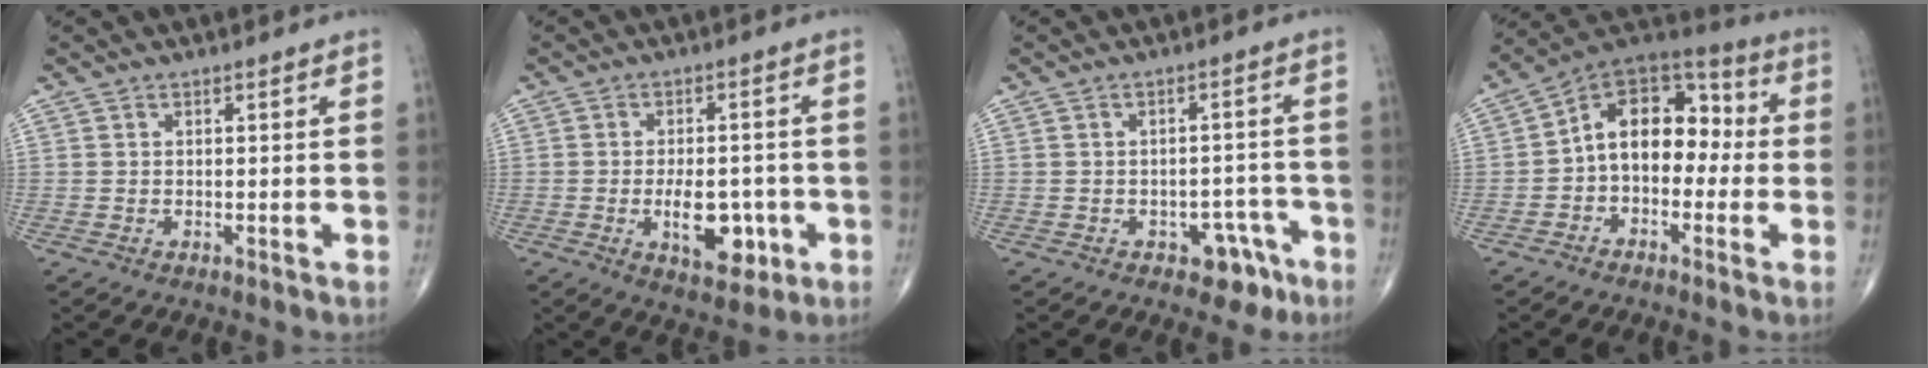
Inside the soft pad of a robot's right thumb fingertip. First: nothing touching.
{"total": 9.1, "force": [-2.5, 4.8, 7.4], "torque": [-0.092, 0.003, -0.027]}
{"total": 5.5, "force": [-3.2, 3.6, 2.7], "torque": [-0.008, 0.031, -0.037]}
{"total": 14.2, "force": [-0.8, 9.6, 10.4], "torque": [-0.123, 0.052, -0.031]}